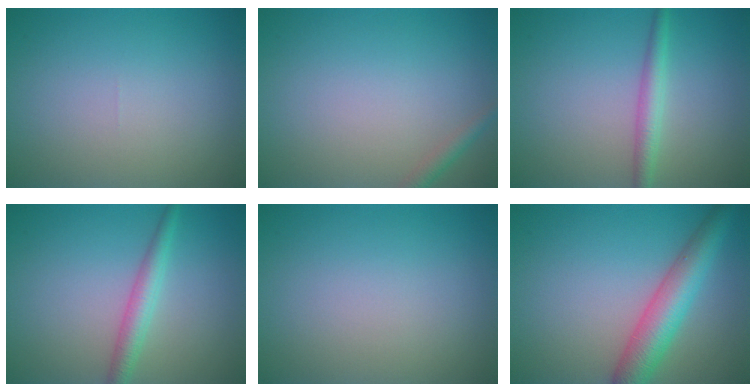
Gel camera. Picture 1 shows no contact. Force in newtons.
{"total": 1.2, "press": 1.2, "slide": 0.0}
{"total": 2.2, "press": 2.2, "slide": 0.1}
{"total": 2.5, "press": 2.5, "slide": 0.1}
{"total": 0.0}
{"total": 5.4, "press": 5.4, "slide": 0.2}